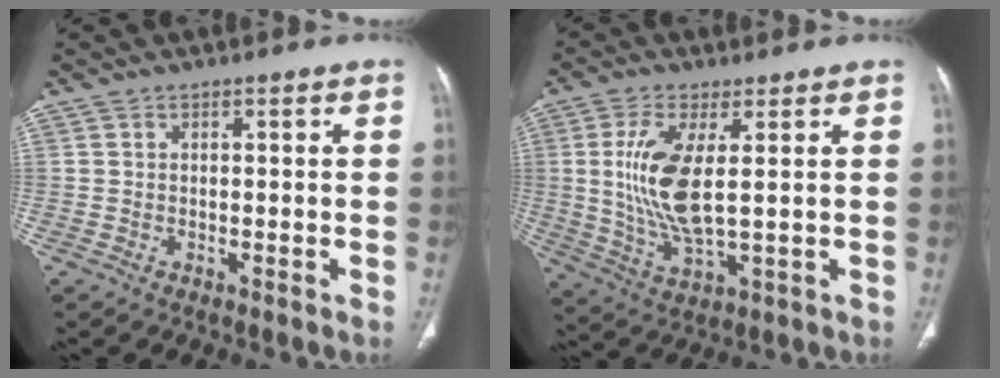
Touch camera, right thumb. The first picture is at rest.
{"total": 11.9, "force": [1.8, 4.2, 11.0], "torque": [-0.237, -0.020, 0.041]}